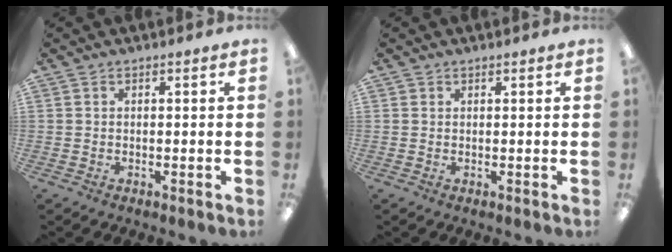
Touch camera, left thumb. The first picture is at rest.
{"total": 0.5, "force": [0.4, 0.2, -0.1], "torque": [0.002, 0.000, 0.009]}